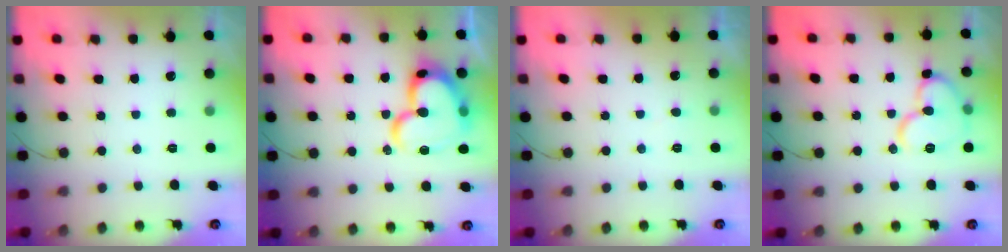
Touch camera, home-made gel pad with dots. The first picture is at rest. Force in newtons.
{"total": 21.5, "press": 21.4, "slide": 2.1}
{"total": 2.7, "press": 2.7, "slide": 0.2}
{"total": 12.6, "press": 12.5, "slide": 1.1}